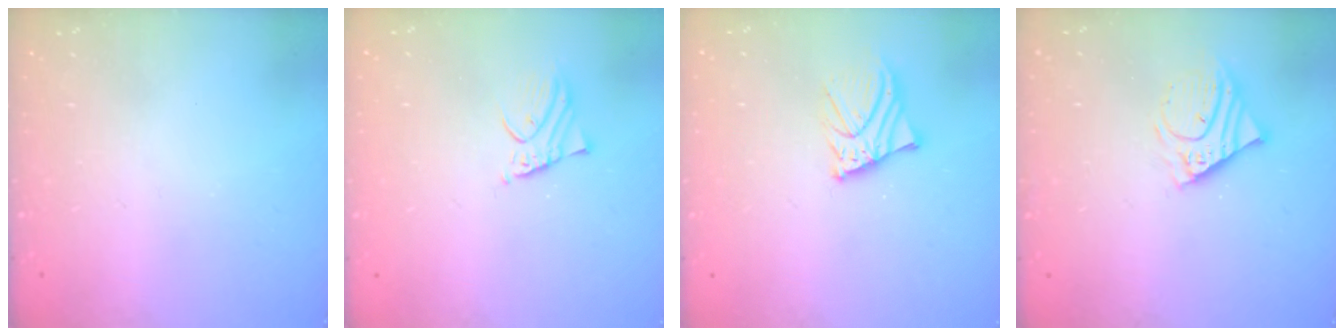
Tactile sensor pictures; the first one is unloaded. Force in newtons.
{"total": 2.3, "press": 2.3, "slide": 0.1}
{"total": 6.0, "press": 6.0, "slide": 0.8}
{"total": 7.0, "press": 6.9, "slide": 1.0}